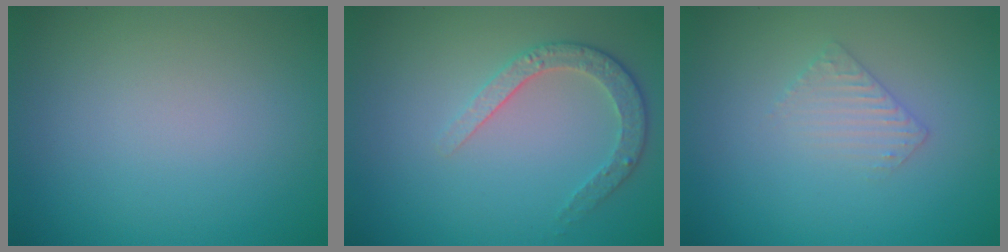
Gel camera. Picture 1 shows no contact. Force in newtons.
{"total": 2.6, "press": 2.5, "slide": 0.8}
{"total": 1.6, "press": 1.6, "slide": 0.4}